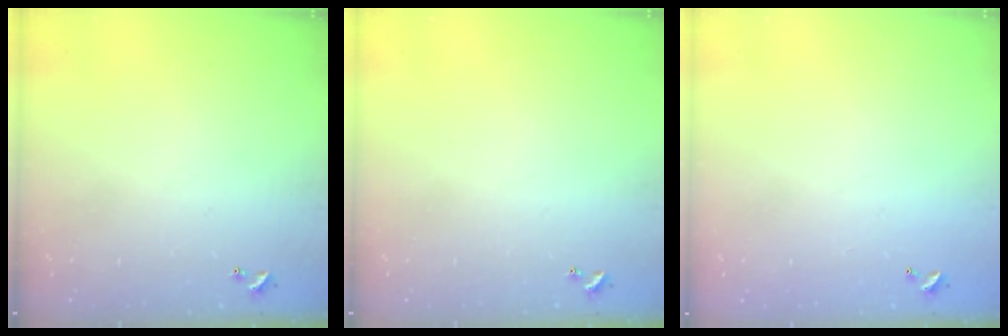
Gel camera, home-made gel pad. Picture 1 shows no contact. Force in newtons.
{"total": 0.0}
{"total": 3.0, "press": 3.0, "slide": 0.1}